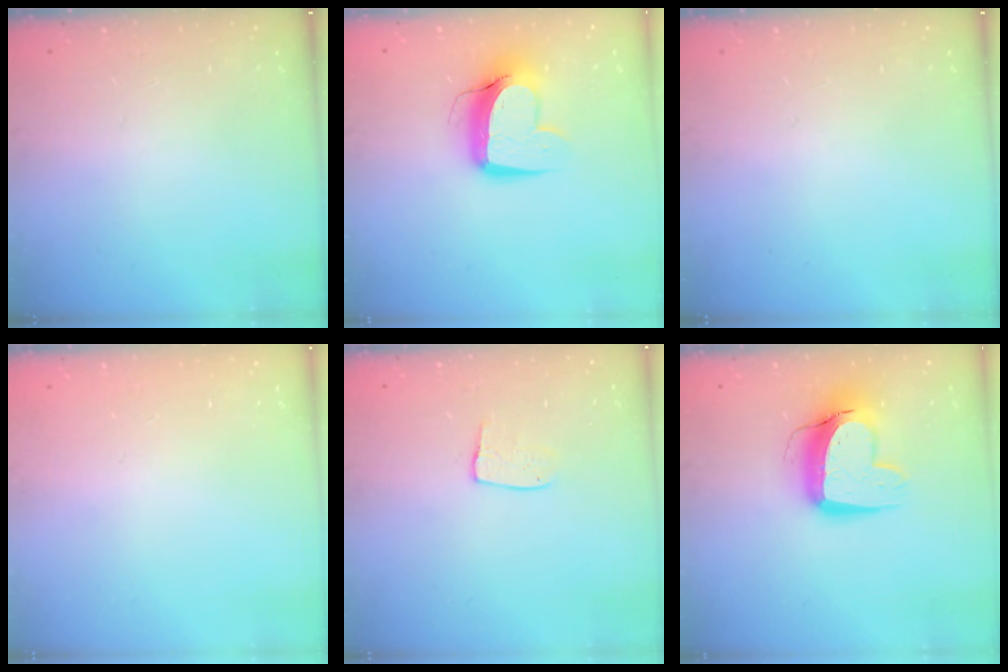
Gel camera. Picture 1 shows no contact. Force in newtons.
{"total": 12.3, "press": 12.2, "slide": 1.3}
{"total": 0.0}
{"total": 0.0}
{"total": 7.5, "press": 7.5, "slide": 0.4}
{"total": 14.0, "press": 14.0, "slide": 1.5}